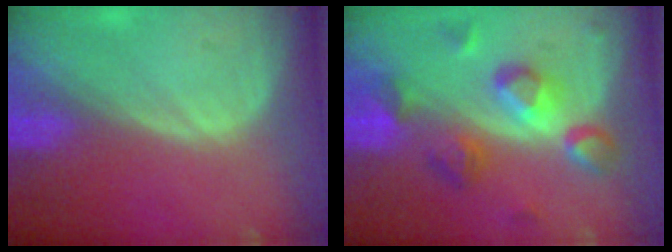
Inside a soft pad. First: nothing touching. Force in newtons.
{"total": 7.9, "press": 7.8, "slide": 1.1}